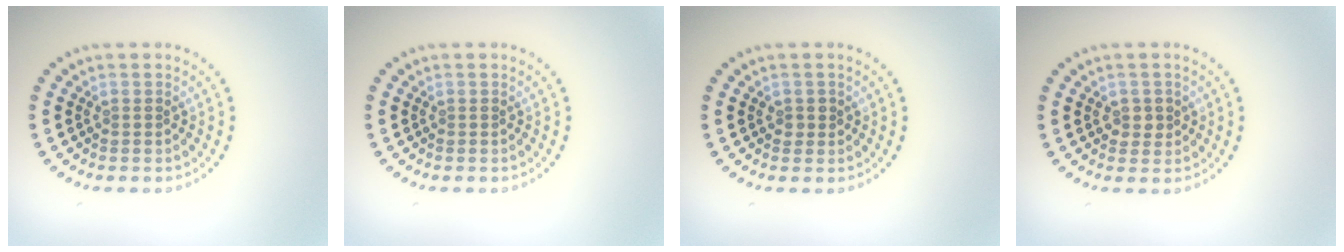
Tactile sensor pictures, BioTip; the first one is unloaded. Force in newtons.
{"total": 0.0}
{"total": 0.8, "press": 0.8, "slide": 0.2}
{"total": 1.5, "press": 1.4, "slide": 0.6}